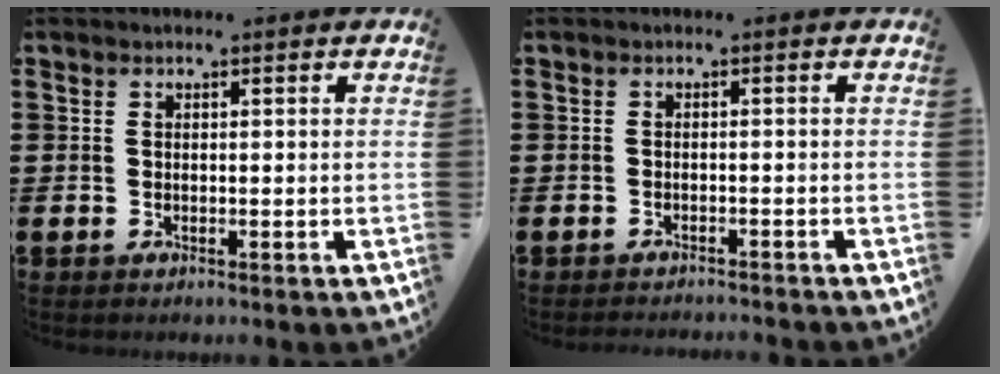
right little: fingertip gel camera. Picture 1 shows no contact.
{"total": 1.0, "force": [-1.0, -0.1, 0.0], "torque": [-0.002, 0.000, -0.021]}